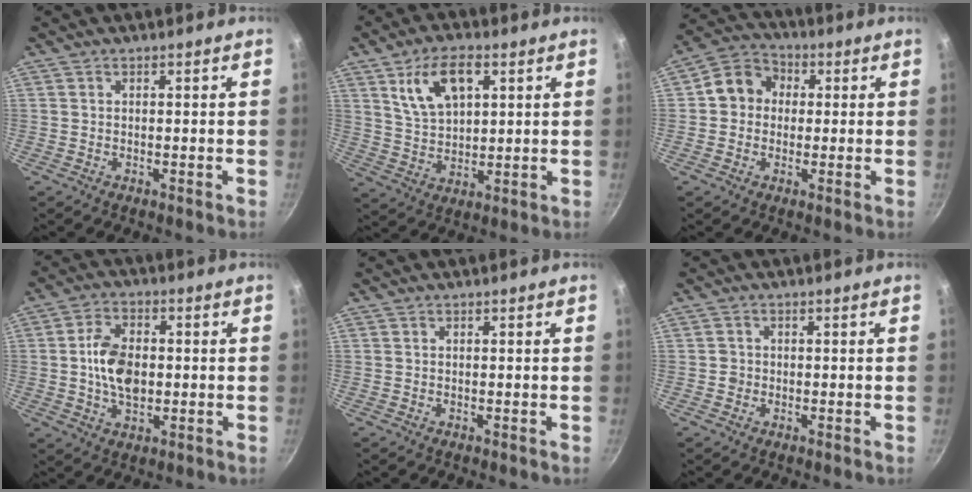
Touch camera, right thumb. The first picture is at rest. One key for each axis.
{"total": 10.6, "fx": 4.6, "fy": 5.6, "fz": 7.7, "tx": -0.124, "ty": -0.009, "tz": 0.093}
{"total": 8.4, "fx": 0.5, "fy": 7.3, "fz": 4.1, "tx": -0.049, "ty": 0.024, "tz": -0.005}
{"total": 9.6, "fx": 0.0, "fy": 5.9, "fz": 7.5, "tx": -0.124, "ty": 0.006, "tz": -0.001}
{"total": 0.0}
{"total": 1.5, "fx": -0.3, "fy": 1.4, "fz": 0.4, "tx": 0.001, "ty": 0.006, "tz": -0.006}